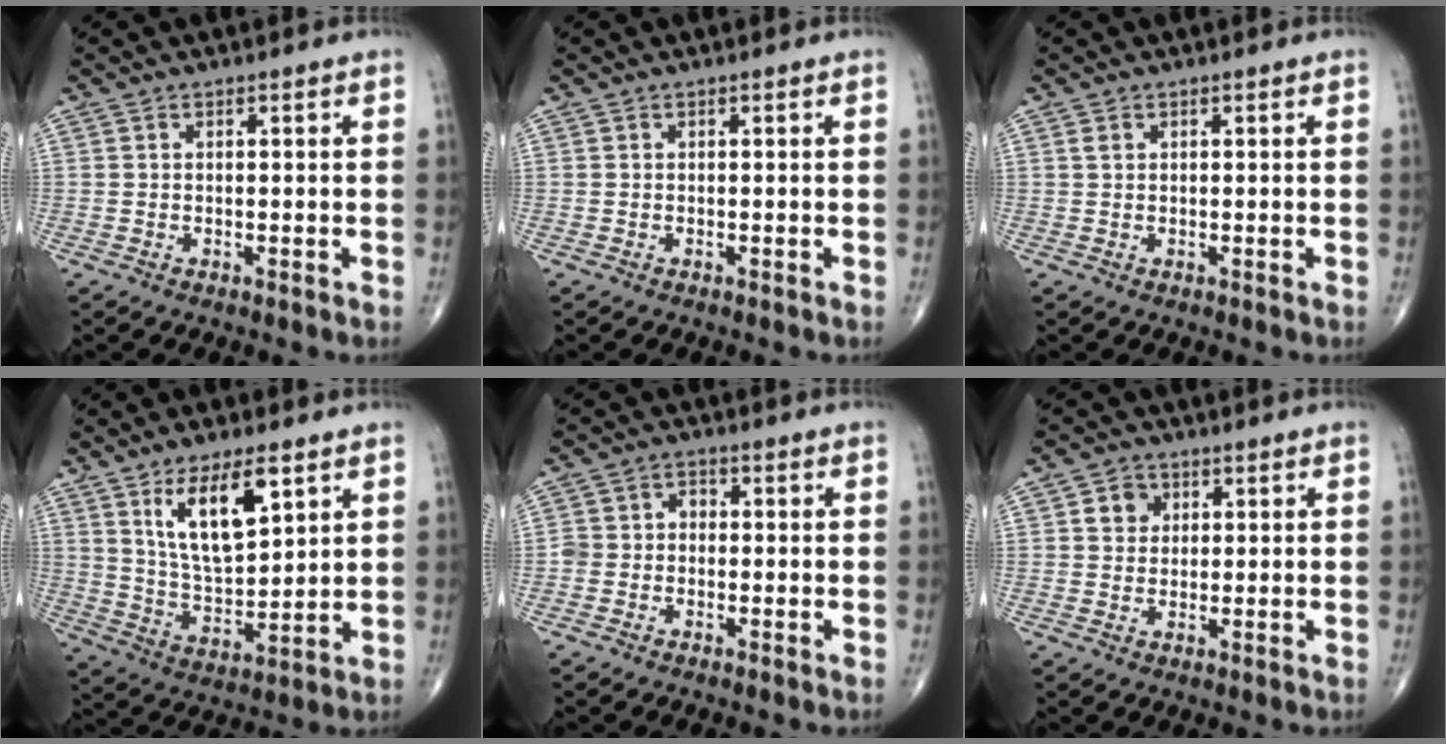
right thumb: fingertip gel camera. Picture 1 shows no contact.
{"total": 0.0}
{"total": 0.9, "force": [0.4, 0.6, 0.5], "torque": [-0.009, 0.003, 0.009]}
{"total": 13.1, "force": [6.3, 5.1, 10.2], "torque": [-0.160, -0.038, 0.126]}
{"total": 3.7, "force": [-0.8, 3.2, 1.6], "torque": [-0.014, 0.020, -0.021]}
{"total": 3.8, "force": [1.1, 3.4, 1.5], "torque": [-0.003, -0.001, 0.014]}